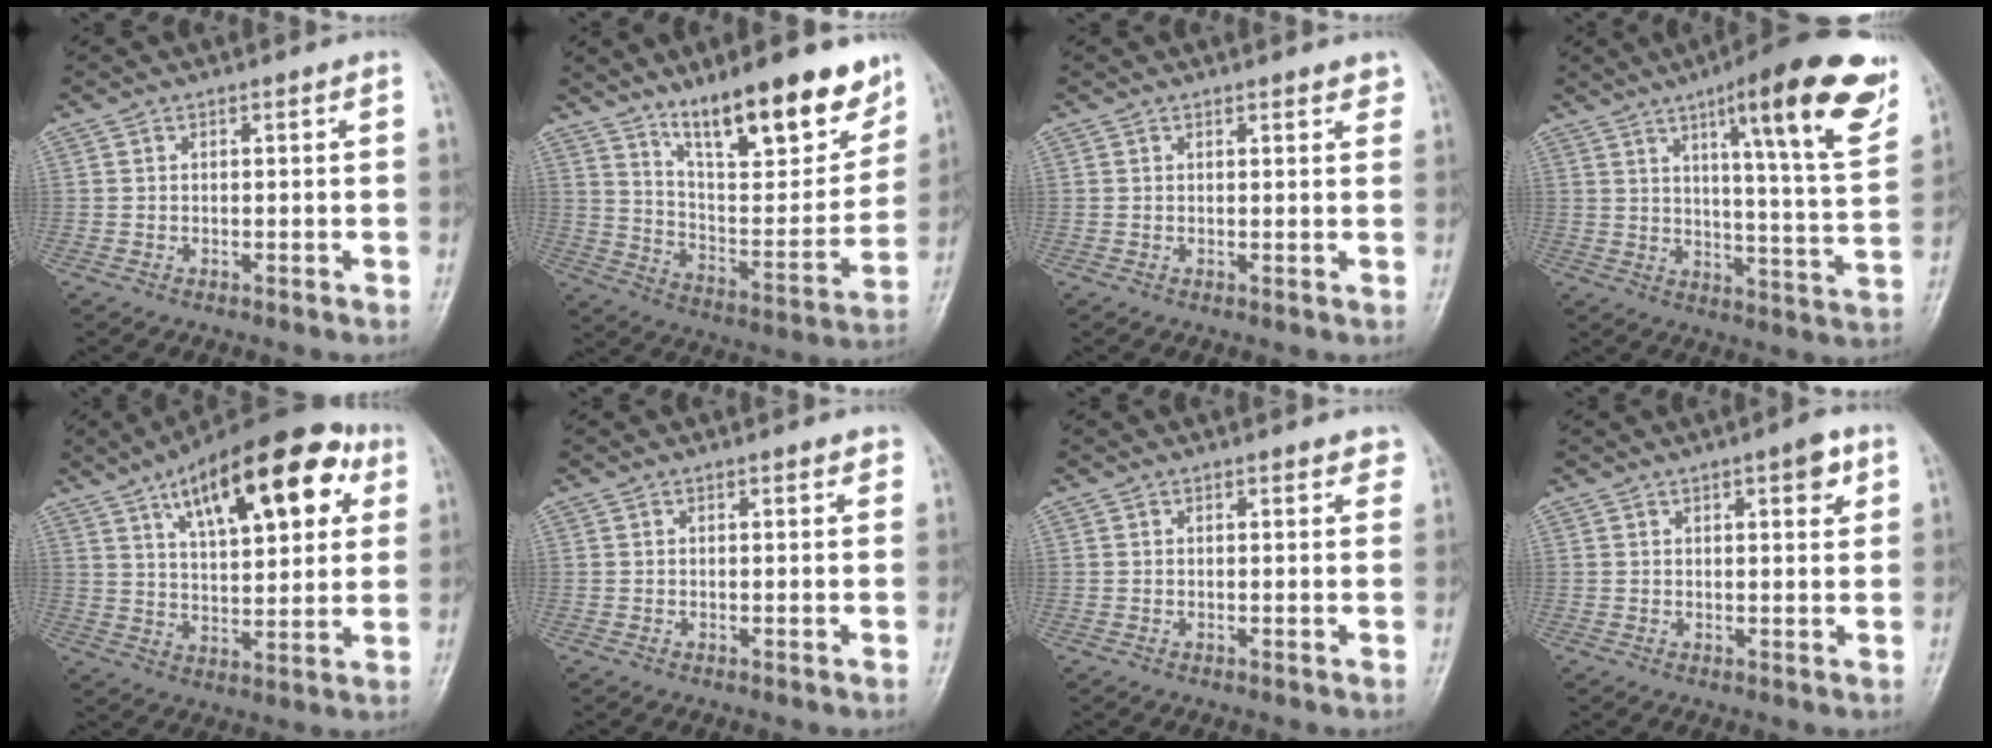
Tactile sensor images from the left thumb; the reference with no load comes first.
{"total": 20.3, "force": [13.9, 6.1, 13.5], "torque": [-0.162, -0.076, 0.232]}
{"total": 2.1, "force": [1.6, 0.8, 1.1], "torque": [0.000, -0.004, 0.015]}
{"total": 20.9, "force": [11.1, 3.5, 17.3], "torque": [-0.210, -0.043, 0.158]}
{"total": 22.2, "force": [9.8, 9.2, 17.7], "torque": [-0.236, -0.007, 0.150]}
{"total": 1.4, "force": [1.0, 0.6, 0.7], "torque": [-0.003, -0.002, 0.010]}
{"total": 2.2, "force": [1.7, 0.9, 1.1], "torque": [0.008, -0.002, 0.014]}
{"total": 4.3, "force": [2.2, 1.4, 3.4], "torque": [-0.035, -0.008, 0.027]}